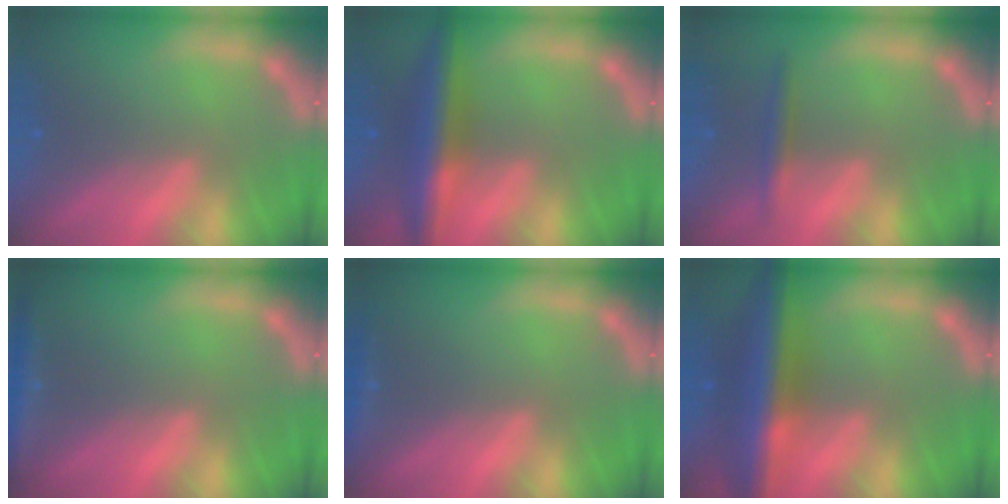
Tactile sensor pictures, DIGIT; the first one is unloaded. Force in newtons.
{"total": 6.5}
{"total": 1.9}
{"total": 2.4}
{"total": 0.9}
{"total": 9.0}